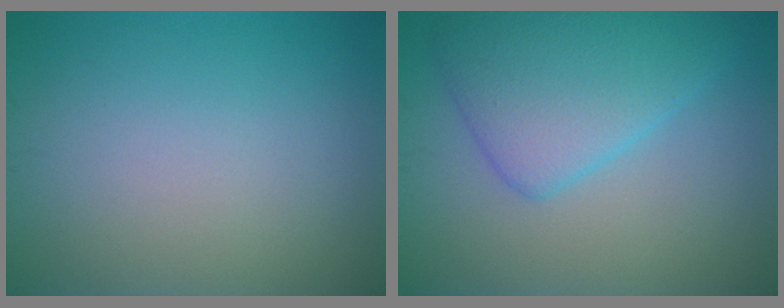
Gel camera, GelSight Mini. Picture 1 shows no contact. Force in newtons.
{"total": 5.9, "press": 5.9, "slide": 0.2}